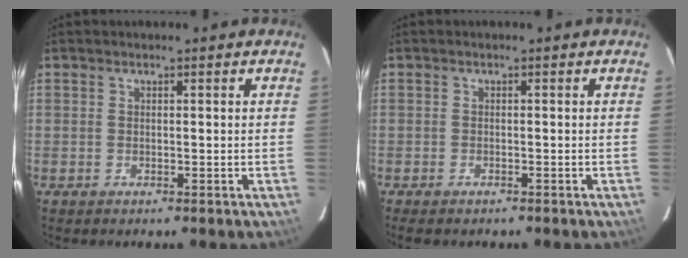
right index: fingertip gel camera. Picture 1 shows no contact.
{"total": 2.9, "force": [-2.5, 1.1, 1.2], "torque": [-0.030, -0.013, -0.040]}